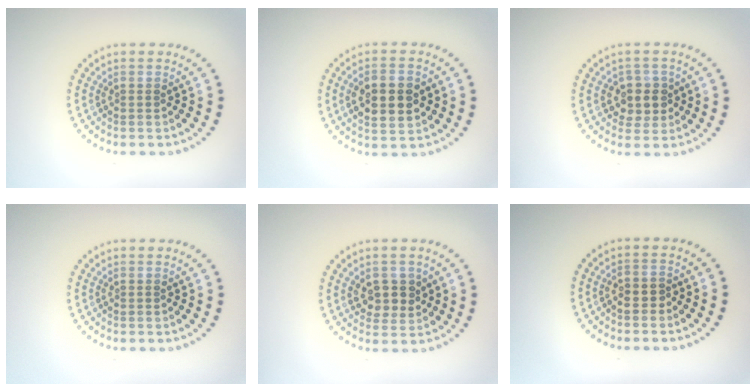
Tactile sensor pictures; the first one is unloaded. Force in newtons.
{"total": 5.3, "press": 5.3, "slide": 0.3}
{"total": 2.7, "press": 2.6, "slide": 0.8}
{"total": 0.0}
{"total": 2.8, "press": 2.7, "slide": 0.8}
{"total": 1.1, "press": 1.0, "slide": 0.5}